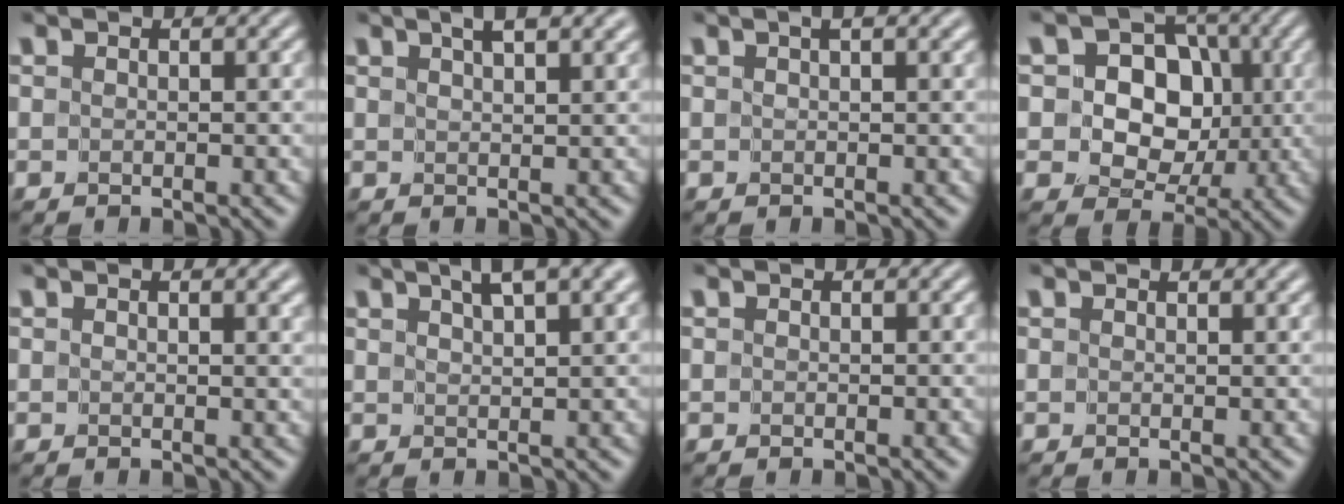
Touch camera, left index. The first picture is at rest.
{"total": 4.9, "force": [3.3, 1.6, 3.3], "torque": [-0.018, 0.016, 0.025]}
{"total": 2.1, "force": [1.2, 0.5, 1.7], "torque": [-0.022, 0.001, 0.012]}
{"total": 7.2, "force": [0.8, 6.1, 3.8], "torque": [-0.048, 0.020, -0.007]}
{"total": 2.1, "force": [1.2, 0.6, 1.6], "torque": [-0.015, 0.000, 0.012]}
{"total": 5.1, "force": [3.5, 1.0, 3.6], "torque": [-0.041, 0.014, 0.043]}
{"total": 0.0}
{"total": 1.2, "force": [1.0, 0.3, 0.6], "torque": [-0.004, -0.004, 0.009]}